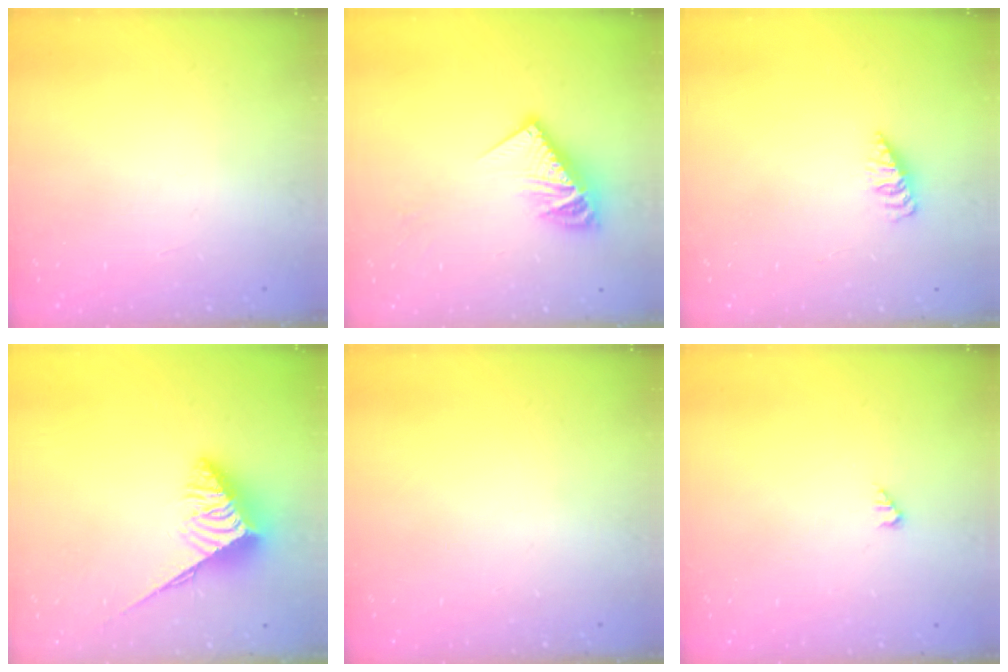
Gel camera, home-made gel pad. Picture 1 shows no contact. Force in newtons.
{"total": 12.2, "press": 12.1, "slide": 1.0}
{"total": 3.0, "press": 3.0, "slide": 0.2}
{"total": 5.8, "press": 5.8, "slide": 0.4}
{"total": 0.0}
{"total": 1.2, "press": 1.1, "slide": 0.2}